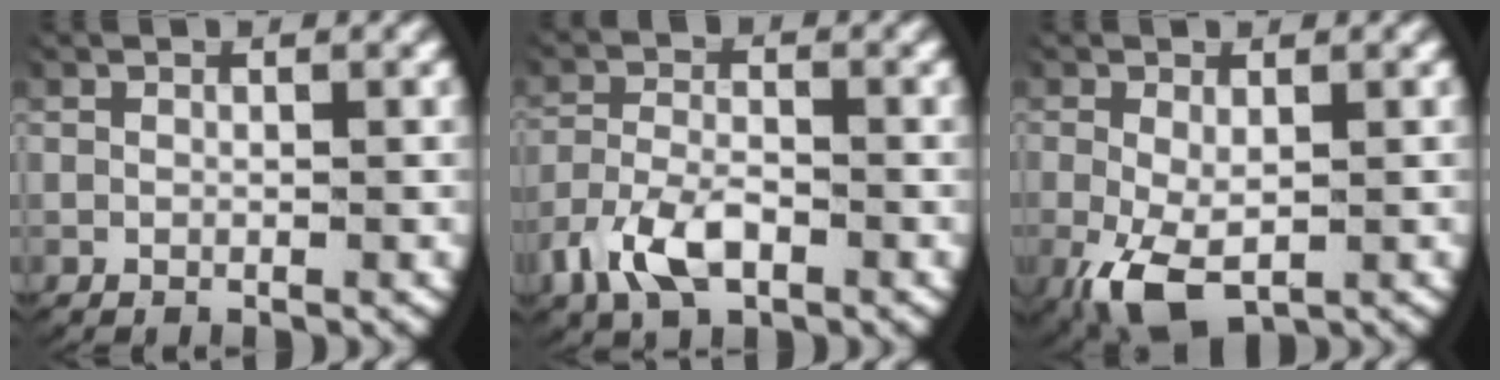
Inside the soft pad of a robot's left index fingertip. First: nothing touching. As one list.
[{"total": 5.1, "force": [-2.7, 2.8, 3.3], "torque": [-0.079, -0.020, -0.038]}, {"total": 5.4, "force": [-2.5, 3.0, 3.7], "torque": [-0.101, -0.041, -0.017]}]